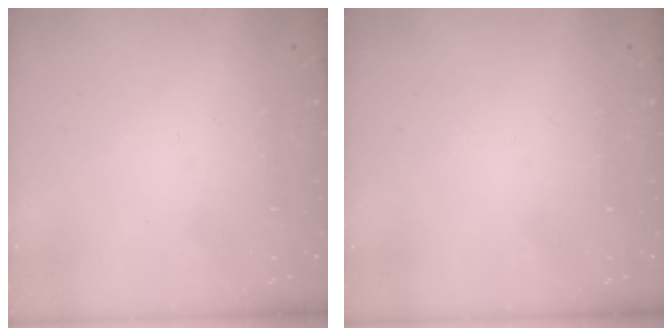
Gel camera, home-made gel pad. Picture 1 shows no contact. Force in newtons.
{"total": 0.0}